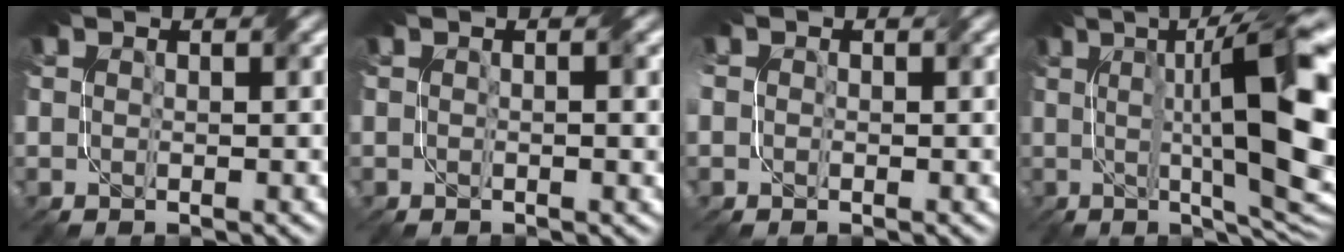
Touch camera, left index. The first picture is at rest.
{"total": 1.0, "force": [0.1, 0.2, 1.0], "torque": [-0.014, 0.001, -0.002]}
{"total": 1.5, "force": [-0.2, 1.4, 0.5], "torque": [-0.009, 0.007, -0.004]}
{"total": 15.1, "force": [1.8, 4.0, 14.4], "torque": [-0.180, 0.015, 0.034]}